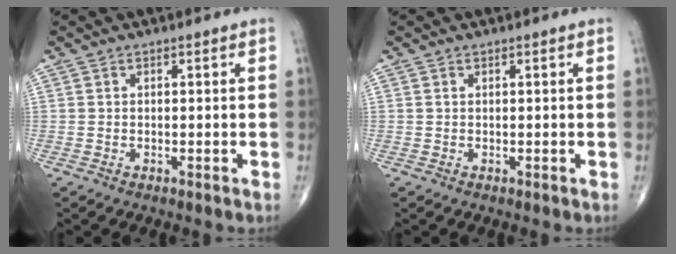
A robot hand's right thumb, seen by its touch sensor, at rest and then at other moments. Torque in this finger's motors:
{"motor_torque": [-0.27, 0.43, 0.08, 0.00, -0.03]}